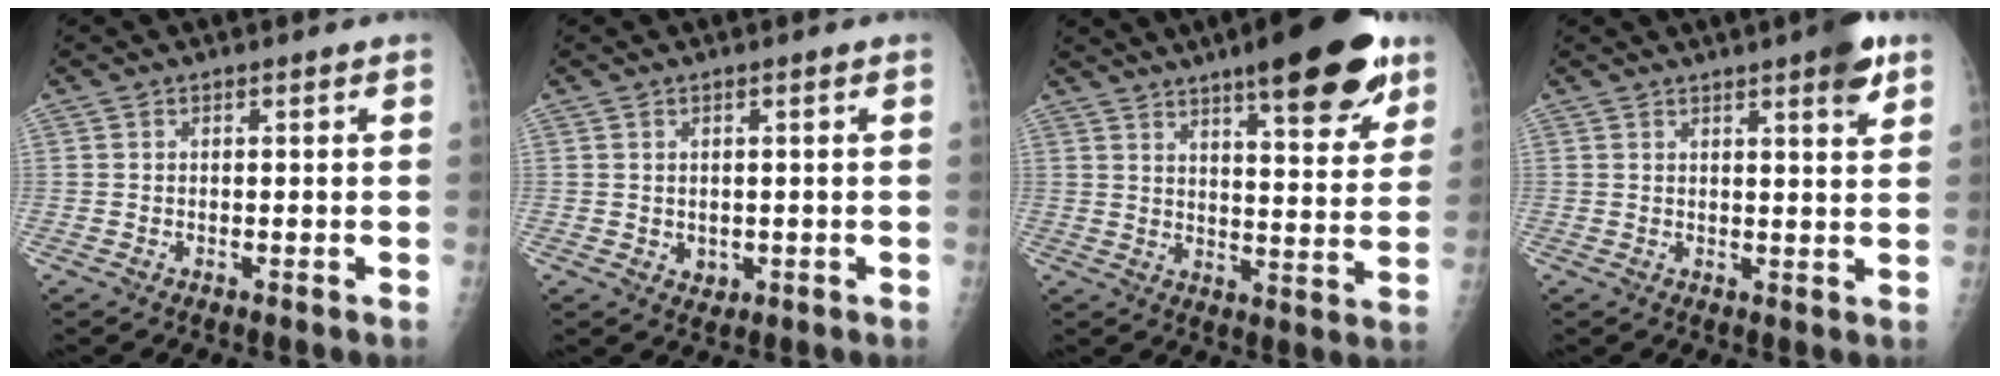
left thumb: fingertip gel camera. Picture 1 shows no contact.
{"total": 2.2, "force": [-0.2, 1.8, 1.2], "torque": [-0.010, -0.001, 0.005]}
{"total": 18.5, "force": [11.6, 4.8, 13.6], "torque": [-0.162, -0.047, 0.165]}
{"total": 6.0, "force": [3.5, 1.1, 4.8], "torque": [-0.056, -0.014, 0.042]}